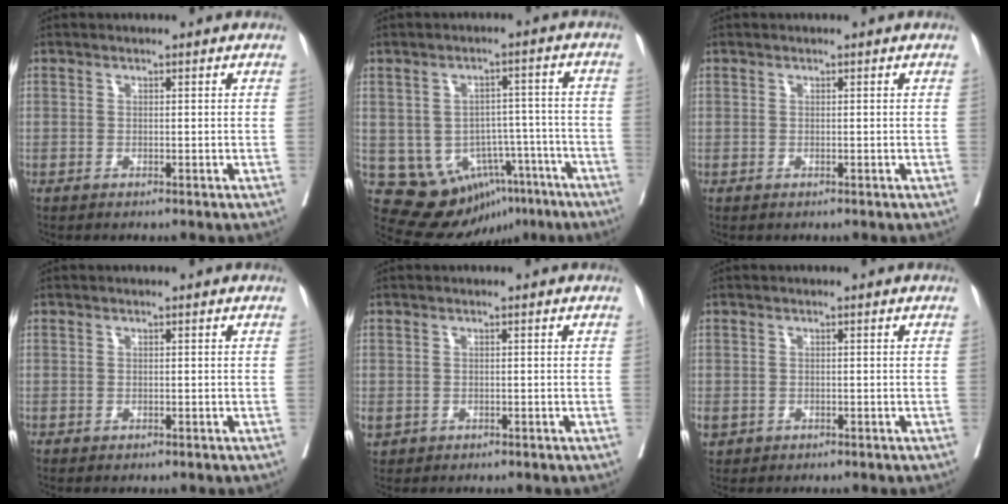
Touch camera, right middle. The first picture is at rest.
{"total": 19.0, "force": [-14.2, 8.7, 9.1], "torque": [-0.075, 0.052, -0.176]}
{"total": 0.0}
{"total": 0.0}
{"total": 2.3, "force": [-0.5, 2.0, 1.0], "torque": [-0.026, 0.000, 0.002]}
{"total": 3.0, "force": [-0.9, 2.6, 1.3], "torque": [-0.036, 0.000, -0.006]}